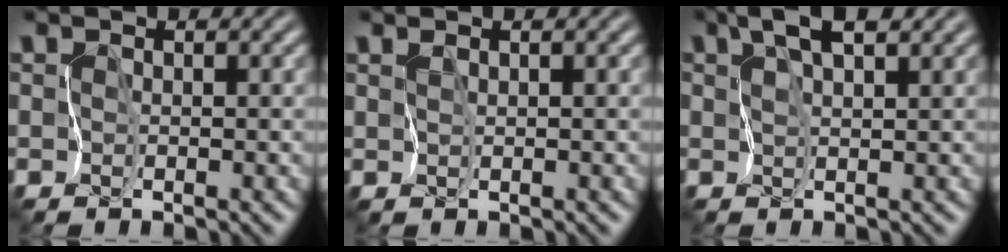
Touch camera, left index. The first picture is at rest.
{"total": 0.7, "force": [0.6, 0.0, 0.3], "torque": [-0.008, -0.002, 0.014]}
{"total": 3.4, "force": [2.0, 0.9, 2.6], "torque": [-0.054, 0.005, 0.036]}